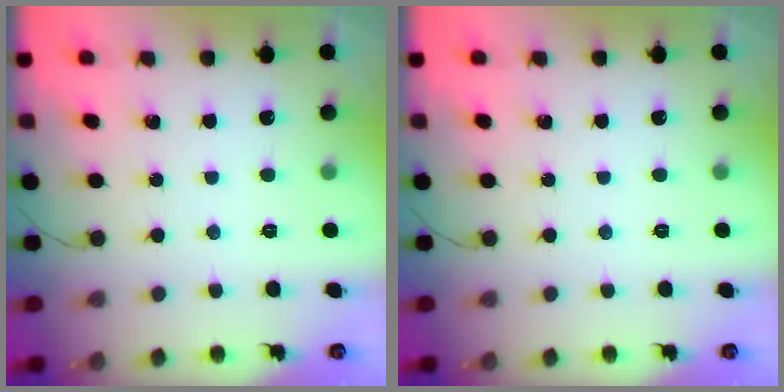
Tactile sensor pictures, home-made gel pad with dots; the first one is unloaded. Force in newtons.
{"total": 0.0}